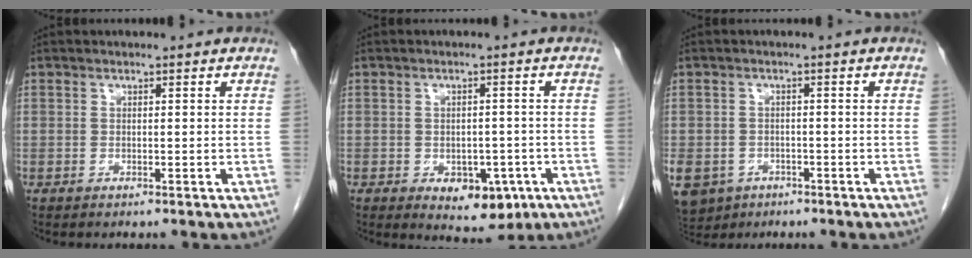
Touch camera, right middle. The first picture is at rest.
{"total": 6.5, "force": [-2.7, 3.7, 4.5], "torque": [-0.050, 0.000, -0.023]}
{"total": 10.6, "force": [-5.4, 8.3, 3.7], "torque": [-0.109, -0.004, -0.077]}